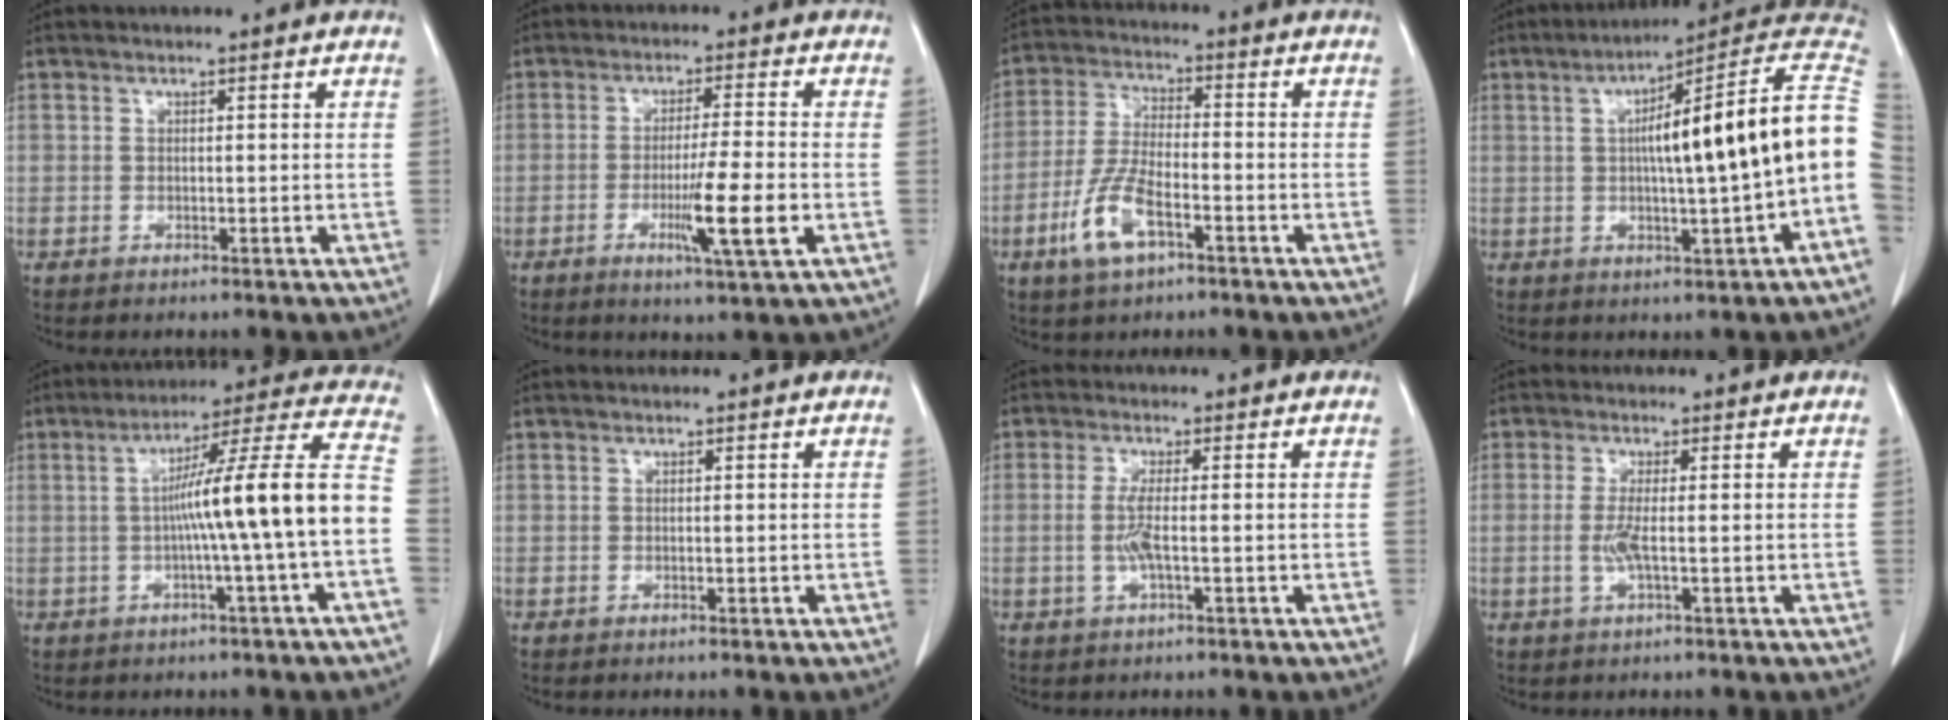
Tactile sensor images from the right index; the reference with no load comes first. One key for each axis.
{"total": 8.1, "fx": -2.5, "fy": -0.5, "fz": 7.7, "tx": -0.130, "ty": -0.018, "tz": -0.041}
{"total": 8.9, "fx": -4.3, "fy": 2.6, "fz": 7.3, "tx": -0.163, "ty": -0.007, "tz": -0.081}
{"total": 16.4, "fx": 1.0, "fy": -0.7, "fz": 16.4, "tx": -0.216, "ty": 0.031, "tz": 0.010}
{"total": 14.7, "fx": -1.8, "fy": -1.7, "fz": 14.5, "tx": -0.213, "ty": 0.023, "tz": -0.032}
{"total": 0.0}
{"total": 3.3, "fx": -0.4, "fy": 0.2, "fz": 3.3, "tx": -0.076, "ty": -0.004, "tz": -0.010}
{"total": 2.9, "fx": -0.4, "fy": 0.1, "fz": 2.9, "tx": -0.067, "ty": -0.004, "tz": -0.007}